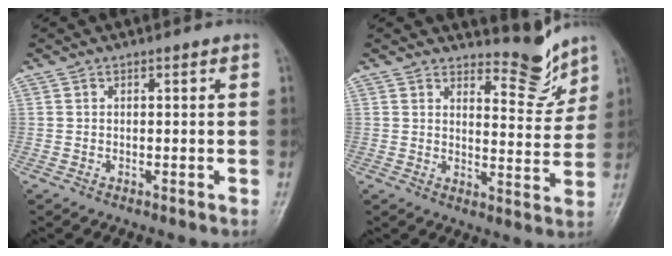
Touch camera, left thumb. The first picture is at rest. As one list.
[{"total": 7.1, "force": [6.3, 2.3, 2.2], "torque": [-0.007, -0.062, 0.093]}]